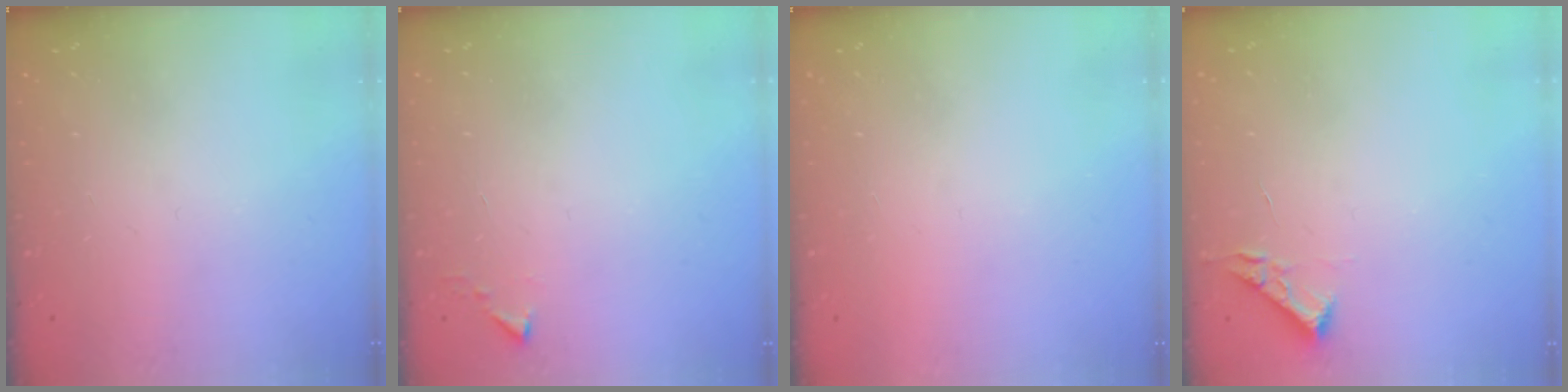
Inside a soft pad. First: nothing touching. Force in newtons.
{"total": 1.1, "press": 1.1, "slide": 0.1}
{"total": 1.5, "press": 1.5, "slide": 0.1}
{"total": 3.1, "press": 3.0, "slide": 0.4}